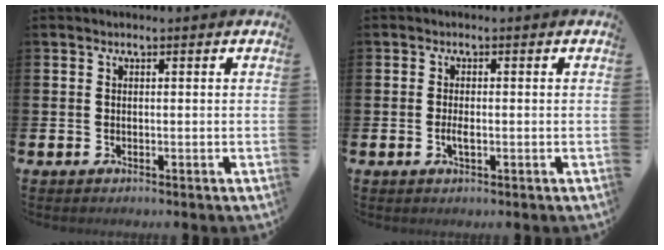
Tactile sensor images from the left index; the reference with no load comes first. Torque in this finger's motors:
{"motor_torque": [0.58, 0.24, 0.03, 0.07]}